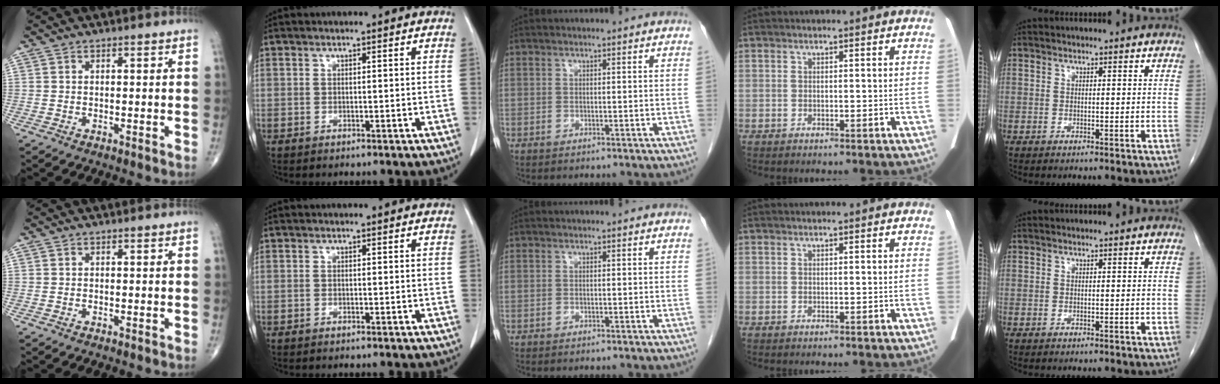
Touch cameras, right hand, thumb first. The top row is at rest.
{}